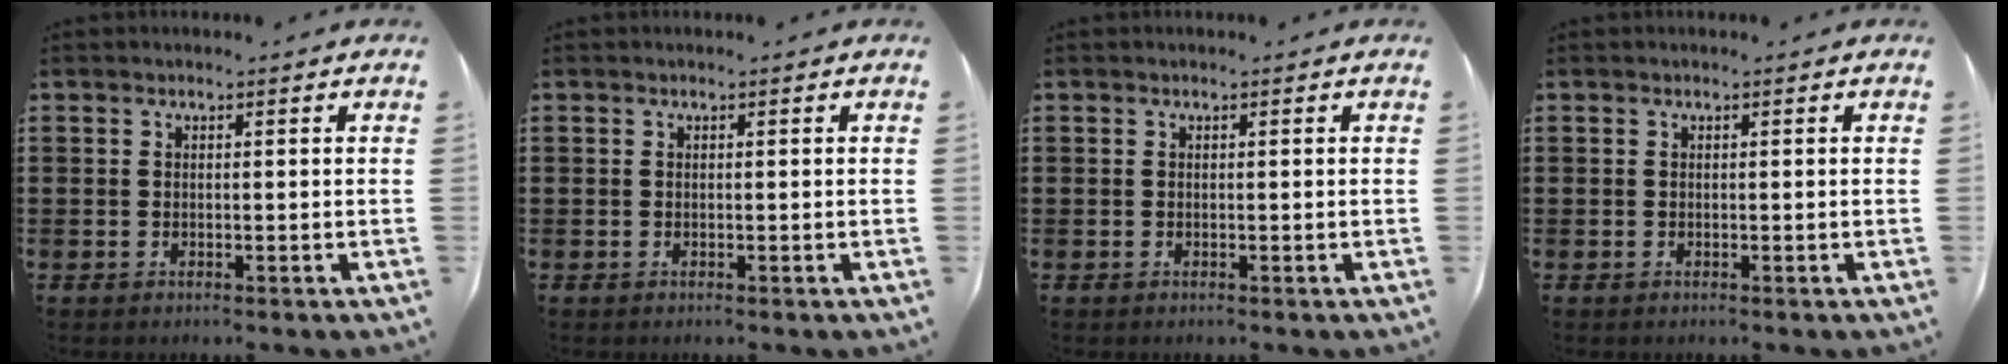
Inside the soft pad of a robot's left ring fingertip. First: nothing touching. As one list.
[{"total": 0.0}, {"total": 0.0}, {"total": 0.0}]